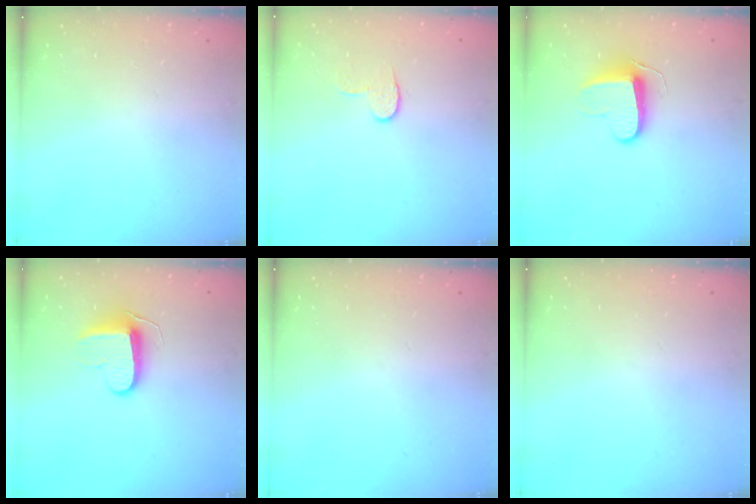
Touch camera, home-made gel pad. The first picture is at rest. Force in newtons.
{"total": 6.3, "press": 6.3, "slide": 0.4}
{"total": 9.5, "press": 9.5, "slide": 0.2}
{"total": 9.4, "press": 9.4, "slide": 0.2}
{"total": 0.0}
{"total": 0.0}